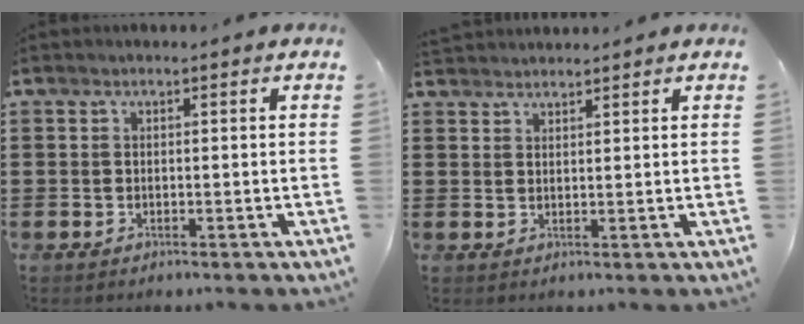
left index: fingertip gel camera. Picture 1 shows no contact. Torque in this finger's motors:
{"motor_torque": [0.10, 0.11, 0.07, 0.07]}